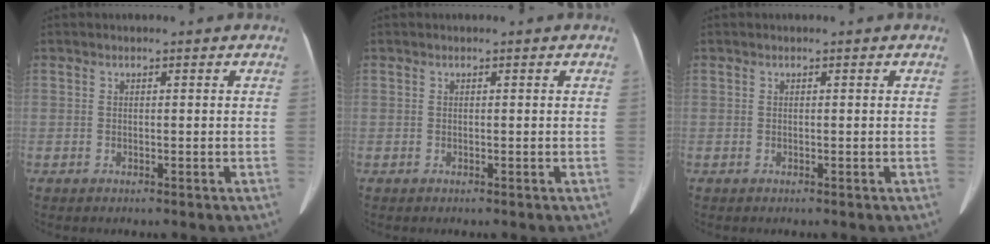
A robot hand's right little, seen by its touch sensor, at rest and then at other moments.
{"total": 0.0}
{"total": 0.0}